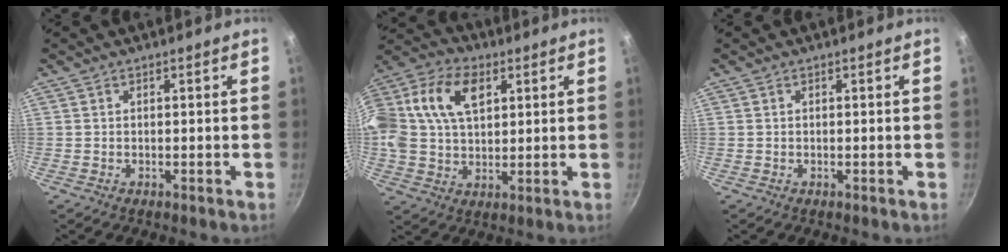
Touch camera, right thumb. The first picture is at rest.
{"total": 21.6, "force": [6.3, 14.5, 14.8], "torque": [-0.322, 0.028, 0.104]}
{"total": 0.0}